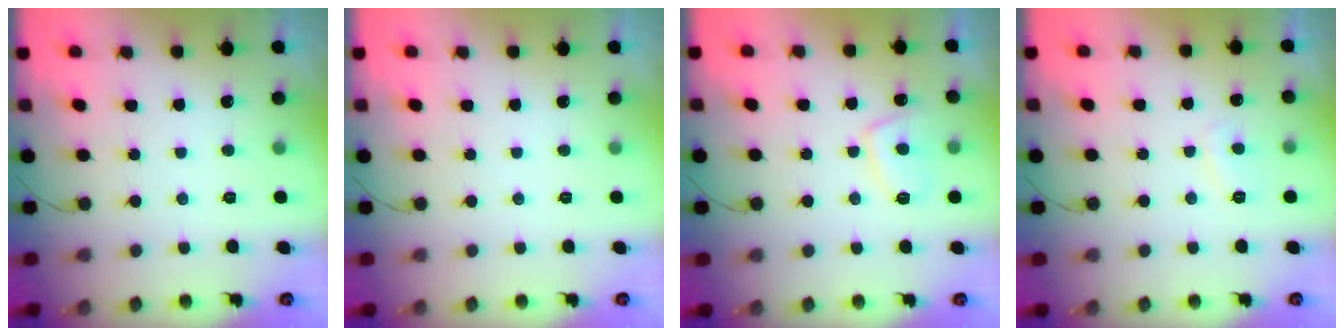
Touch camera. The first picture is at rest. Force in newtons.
{"total": 0.0}
{"total": 6.7, "press": 6.6, "slide": 1.1}
{"total": 2.9, "press": 2.9, "slide": 0.5}